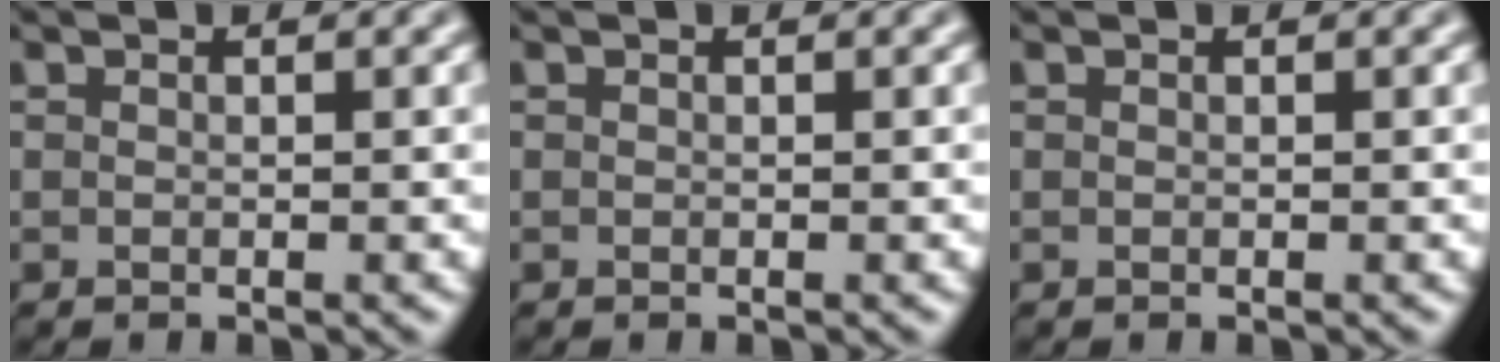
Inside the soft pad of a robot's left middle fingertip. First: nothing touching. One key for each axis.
{"total": 0.0}
{"total": 0.0}